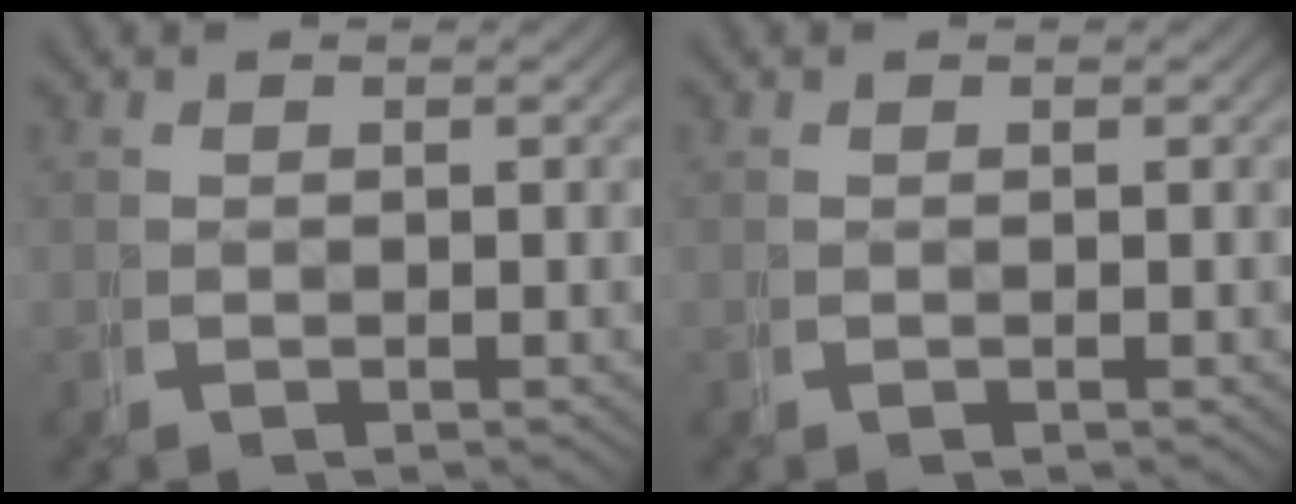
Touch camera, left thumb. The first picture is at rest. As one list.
[{"total": 0.0}]